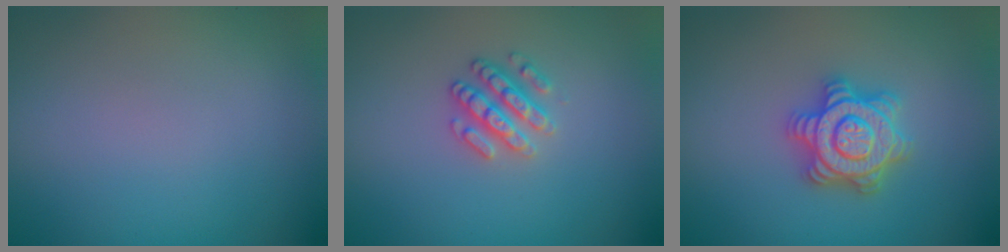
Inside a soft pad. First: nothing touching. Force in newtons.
{"total": 2.5, "press": 2.4, "slide": 0.8}
{"total": 4.8, "press": 4.8, "slide": 0.8}